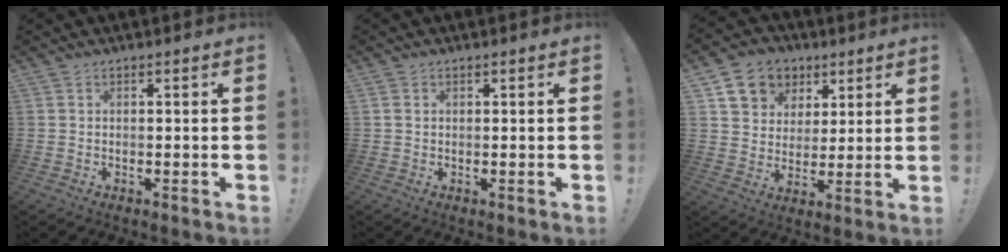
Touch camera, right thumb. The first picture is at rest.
{"total": 1.1, "force": [0.5, 0.8, 0.5], "torque": [-0.009, 0.003, 0.009]}
{"total": 12.6, "force": [6.3, 10.0, 4.5], "torque": [-0.063, -0.028, 0.127]}